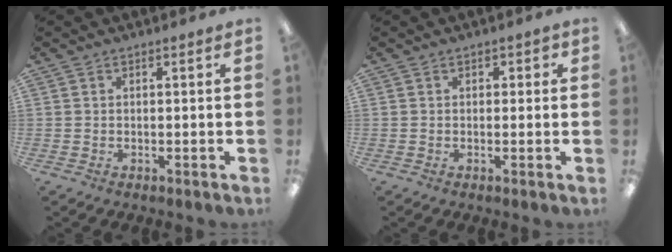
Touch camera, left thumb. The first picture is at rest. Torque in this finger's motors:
{"motor_torque": [-0.03, -0.12, -0.01, -0.13, -0.02]}